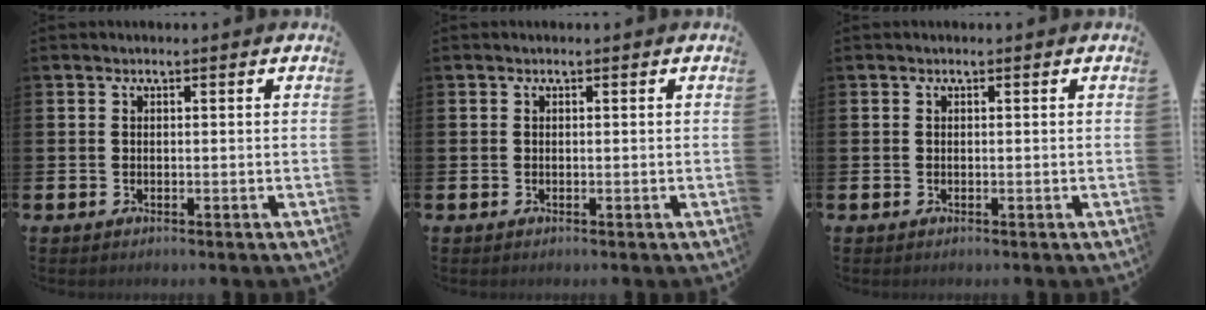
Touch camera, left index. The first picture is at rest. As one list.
[{"total": 0.0}, {"total": 0.0}]